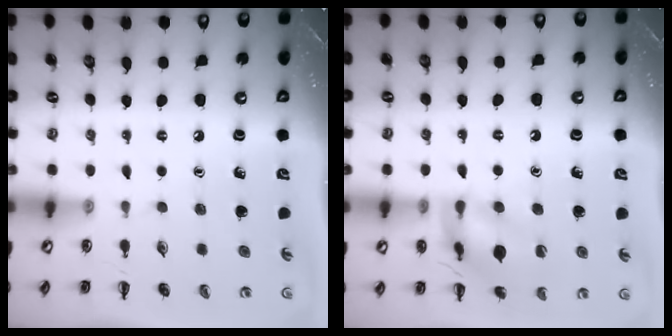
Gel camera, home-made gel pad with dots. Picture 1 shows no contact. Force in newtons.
{"total": 14.9, "press": 14.8, "slide": 1.4}